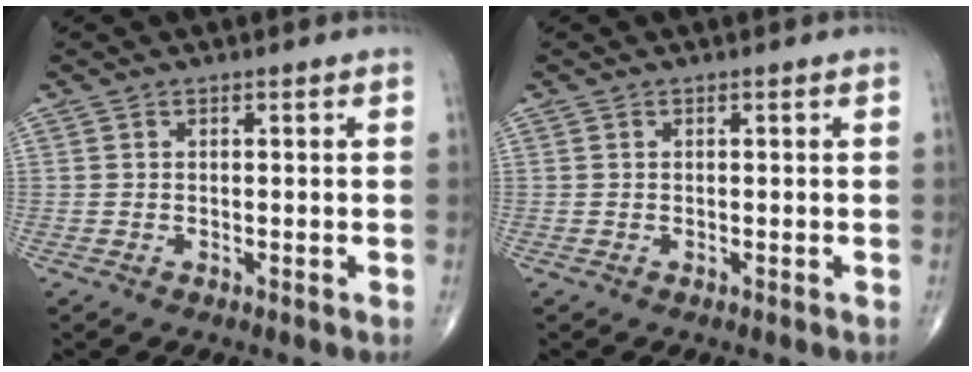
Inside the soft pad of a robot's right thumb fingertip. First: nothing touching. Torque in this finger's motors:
{"motor_torque": [-0.06, 0.05, 0.06, -0.07, 0.01]}